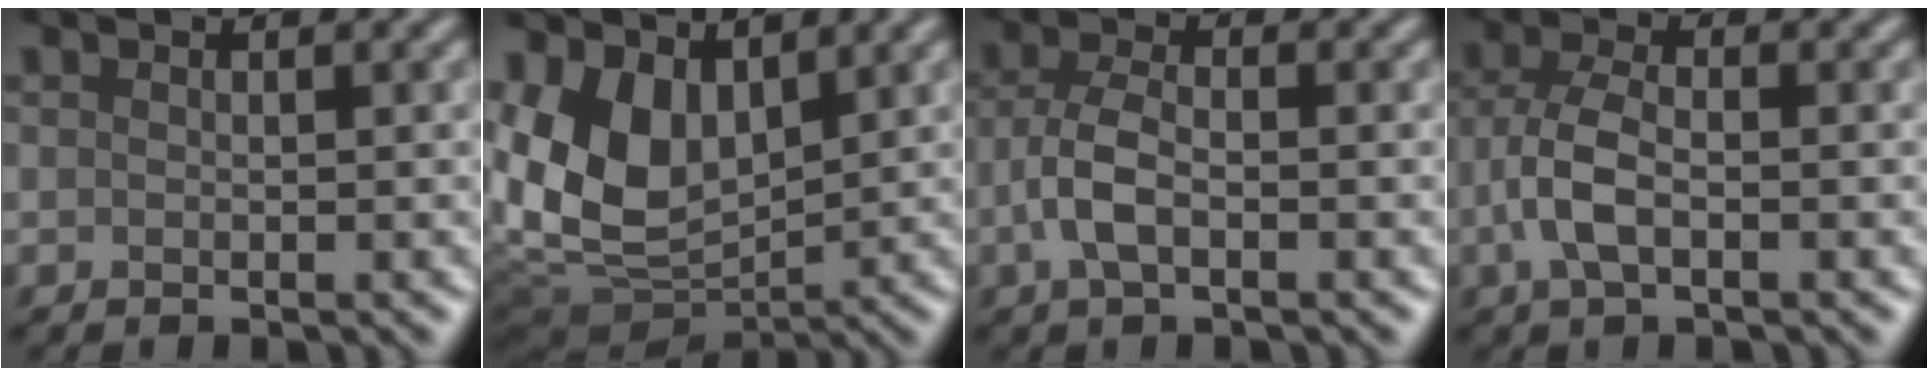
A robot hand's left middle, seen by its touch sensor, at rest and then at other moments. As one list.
[{"total": 8.3, "force": [2.3, 5.3, 5.9], "torque": [-0.136, -0.015, 0.048]}, {"total": 3.2, "force": [-1.0, 1.4, 2.7], "torque": [-0.063, 0.007, -0.024]}, {"total": 3.6, "force": [-1.0, 1.6, 3.1], "torque": [-0.077, 0.007, -0.023]}]